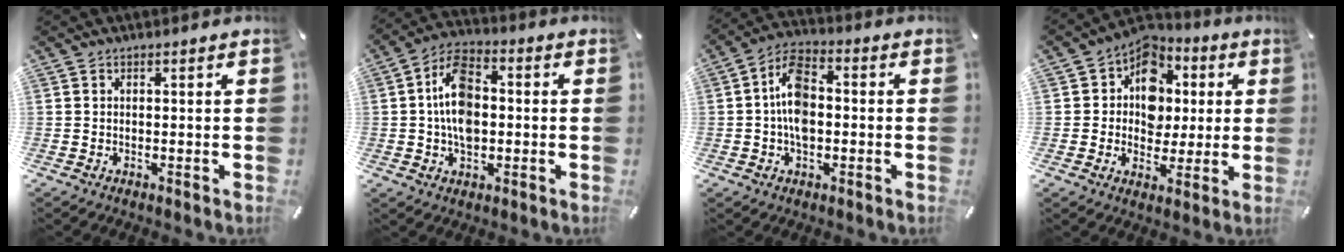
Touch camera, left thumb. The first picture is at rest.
{"total": 10.9, "force": [-0.3, 7.3, 8.2], "torque": [-0.157, 0.010, -0.006]}
{"total": 9.3, "force": [-0.9, 5.8, 7.3], "torque": [-0.138, 0.014, -0.016]}
{"total": 10.5, "force": [1.2, 9.5, 4.1], "torque": [-0.059, -0.010, 0.022]}